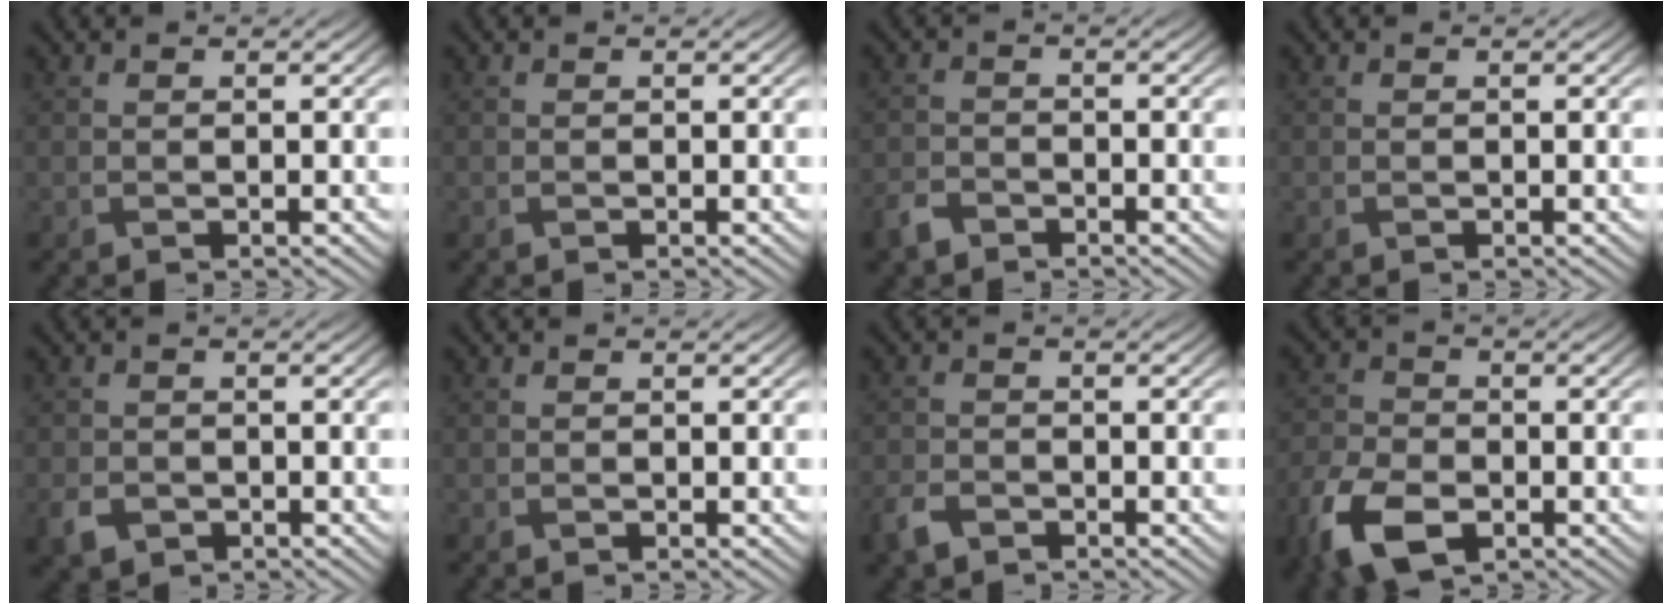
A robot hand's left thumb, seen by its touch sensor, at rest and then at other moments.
{"total": 0.0}
{"total": 2.8, "force": [-2.2, 1.4, 1.0], "torque": [-0.025, -0.006, -0.056]}
{"total": 0.0}
{"total": 3.0, "force": [-1.5, 2.2, 1.3], "torque": [-0.036, -0.013, -0.033]}
{"total": 0.0}
{"total": 3.2, "force": [-2.3, 1.8, 1.4], "torque": [-0.037, -0.010, -0.057]}
{"total": 9.9, "force": [-5.2, 5.6, 6.2], "torque": [-0.164, -0.034, -0.100]}